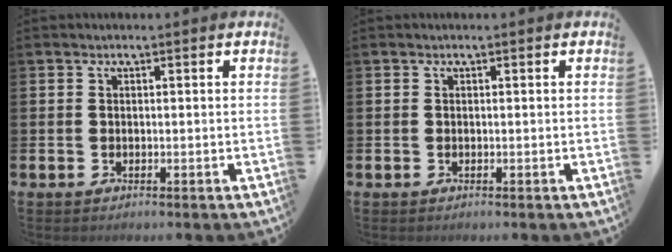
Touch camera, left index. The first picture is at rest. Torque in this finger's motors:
{"motor_torque": [-0.01, -0.01, 0.00, -0.01]}